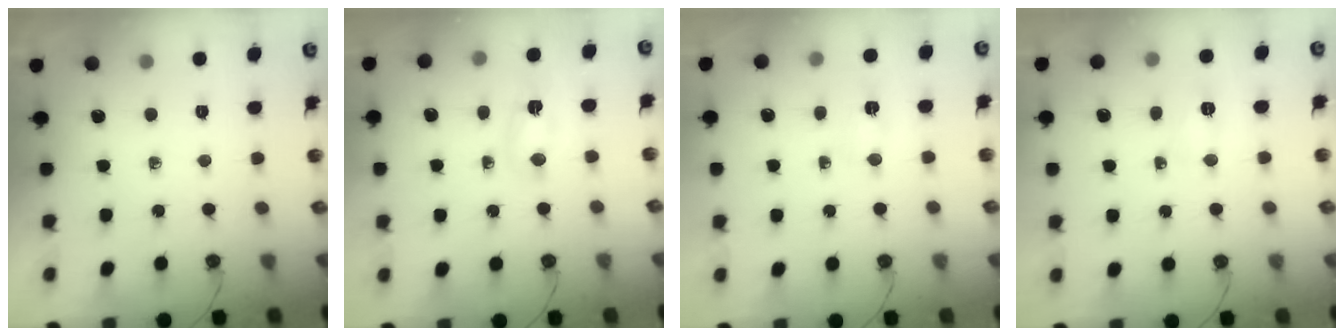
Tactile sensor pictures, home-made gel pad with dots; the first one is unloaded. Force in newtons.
{"total": 3.3, "press": 3.0, "slide": 1.4}
{"total": 2.8, "press": 2.8, "slide": 0.2}
{"total": 3.3, "press": 3.3, "slide": 0.6}